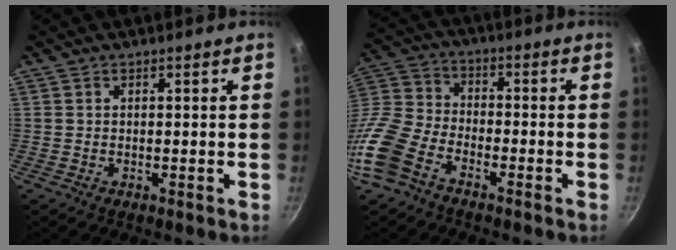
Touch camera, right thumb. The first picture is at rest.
{"total": 14.5, "force": [-8.3, 8.2, 8.7], "torque": [-0.194, 0.047, -0.189]}